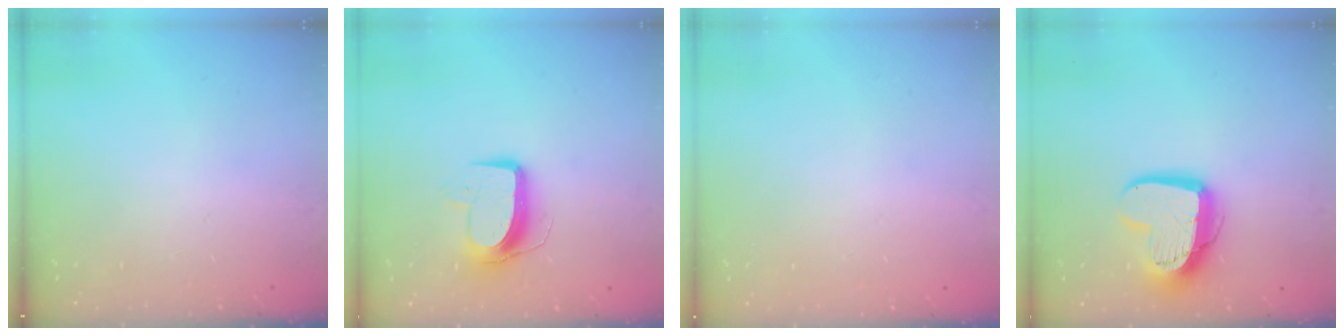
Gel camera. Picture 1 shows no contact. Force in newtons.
{"total": 9.8, "press": 9.8, "slide": 0.4}
{"total": 0.0}
{"total": 14.6, "press": 14.6, "slide": 1.1}